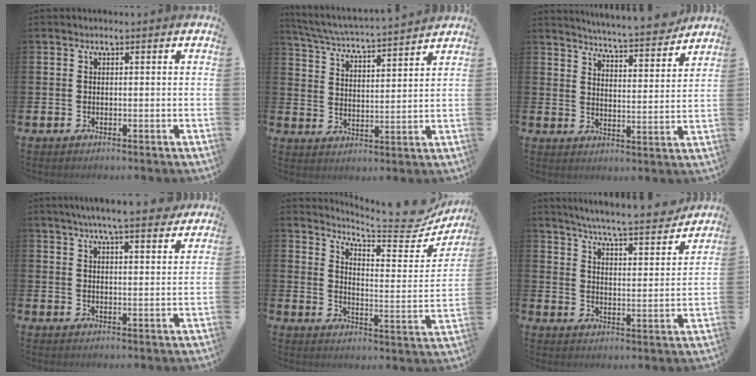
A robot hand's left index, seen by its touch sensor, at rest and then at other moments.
{"total": 4.7, "force": [4.6, -0.1, 1.1], "torque": [-0.045, -0.039, 0.075]}
{"total": 5.9, "force": [5.8, -0.1, 0.8], "torque": [-0.027, -0.050, 0.098]}
{"total": 6.4, "force": [5.9, 0.1, 2.4], "torque": [-0.051, -0.026, 0.103]}
{"total": 7.3, "force": [6.5, 0.8, 3.1], "torque": [-0.056, -0.057, 0.104]}
{"total": 6.6, "force": [6.3, -0.2, 1.9], "torque": [-0.056, -0.052, 0.104]}